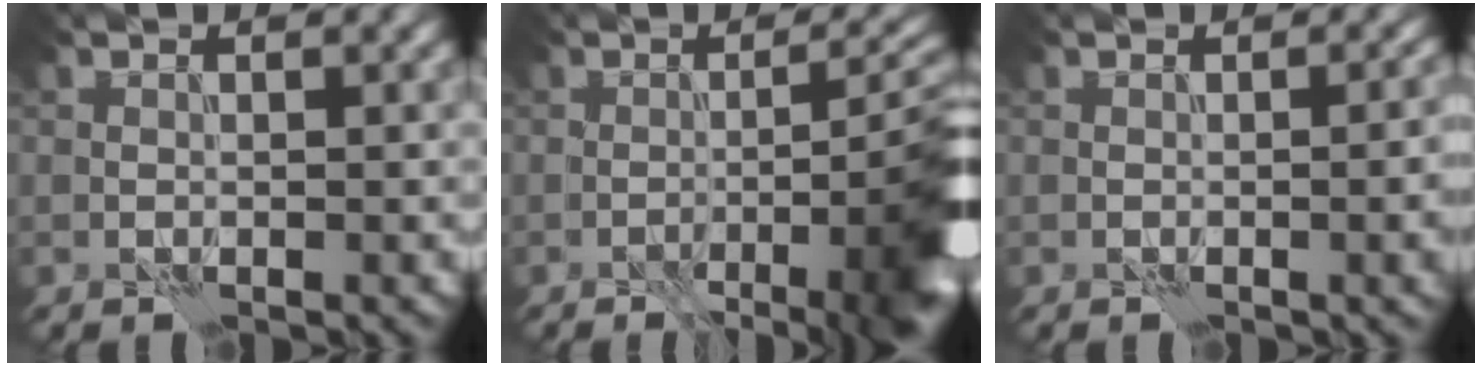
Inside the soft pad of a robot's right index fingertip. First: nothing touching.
{"total": 11.3, "force": [-4.6, 3.2, 9.7], "torque": [-0.089, 0.008, -0.058]}
{"total": 4.0, "force": [-0.5, 1.3, 3.8], "torque": [-0.042, -0.004, -0.002]}